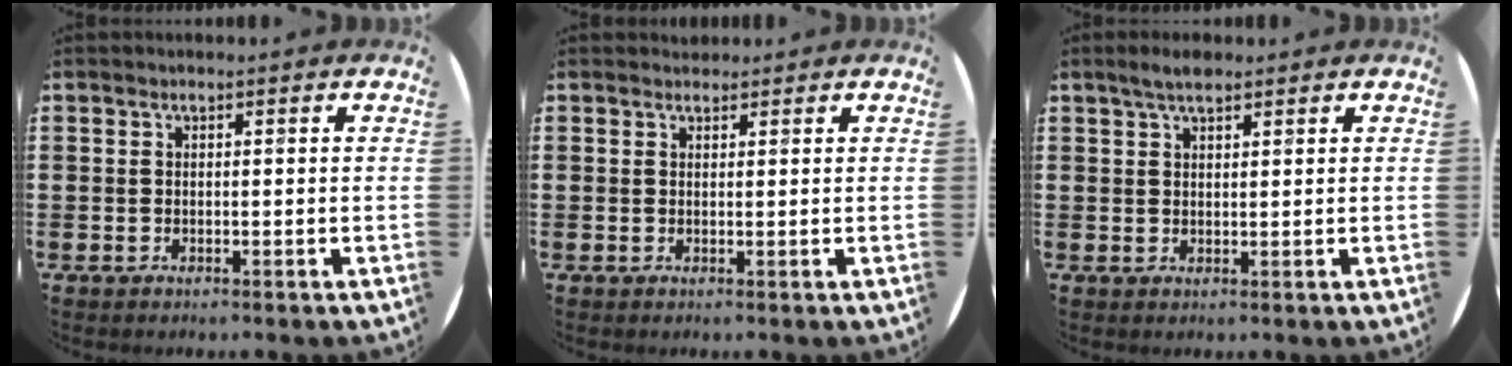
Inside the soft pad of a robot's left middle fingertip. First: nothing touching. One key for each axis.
{"total": 0.9, "fx": 0.9, "fy": 0.3, "fz": -0.1, "tx": 0.011, "ty": 0.000, "tz": 0.015}
{"total": 2.7, "fx": 2.2, "fy": 0.8, "fz": 1.3, "tx": -0.020, "ty": 0.004, "tz": 0.037}